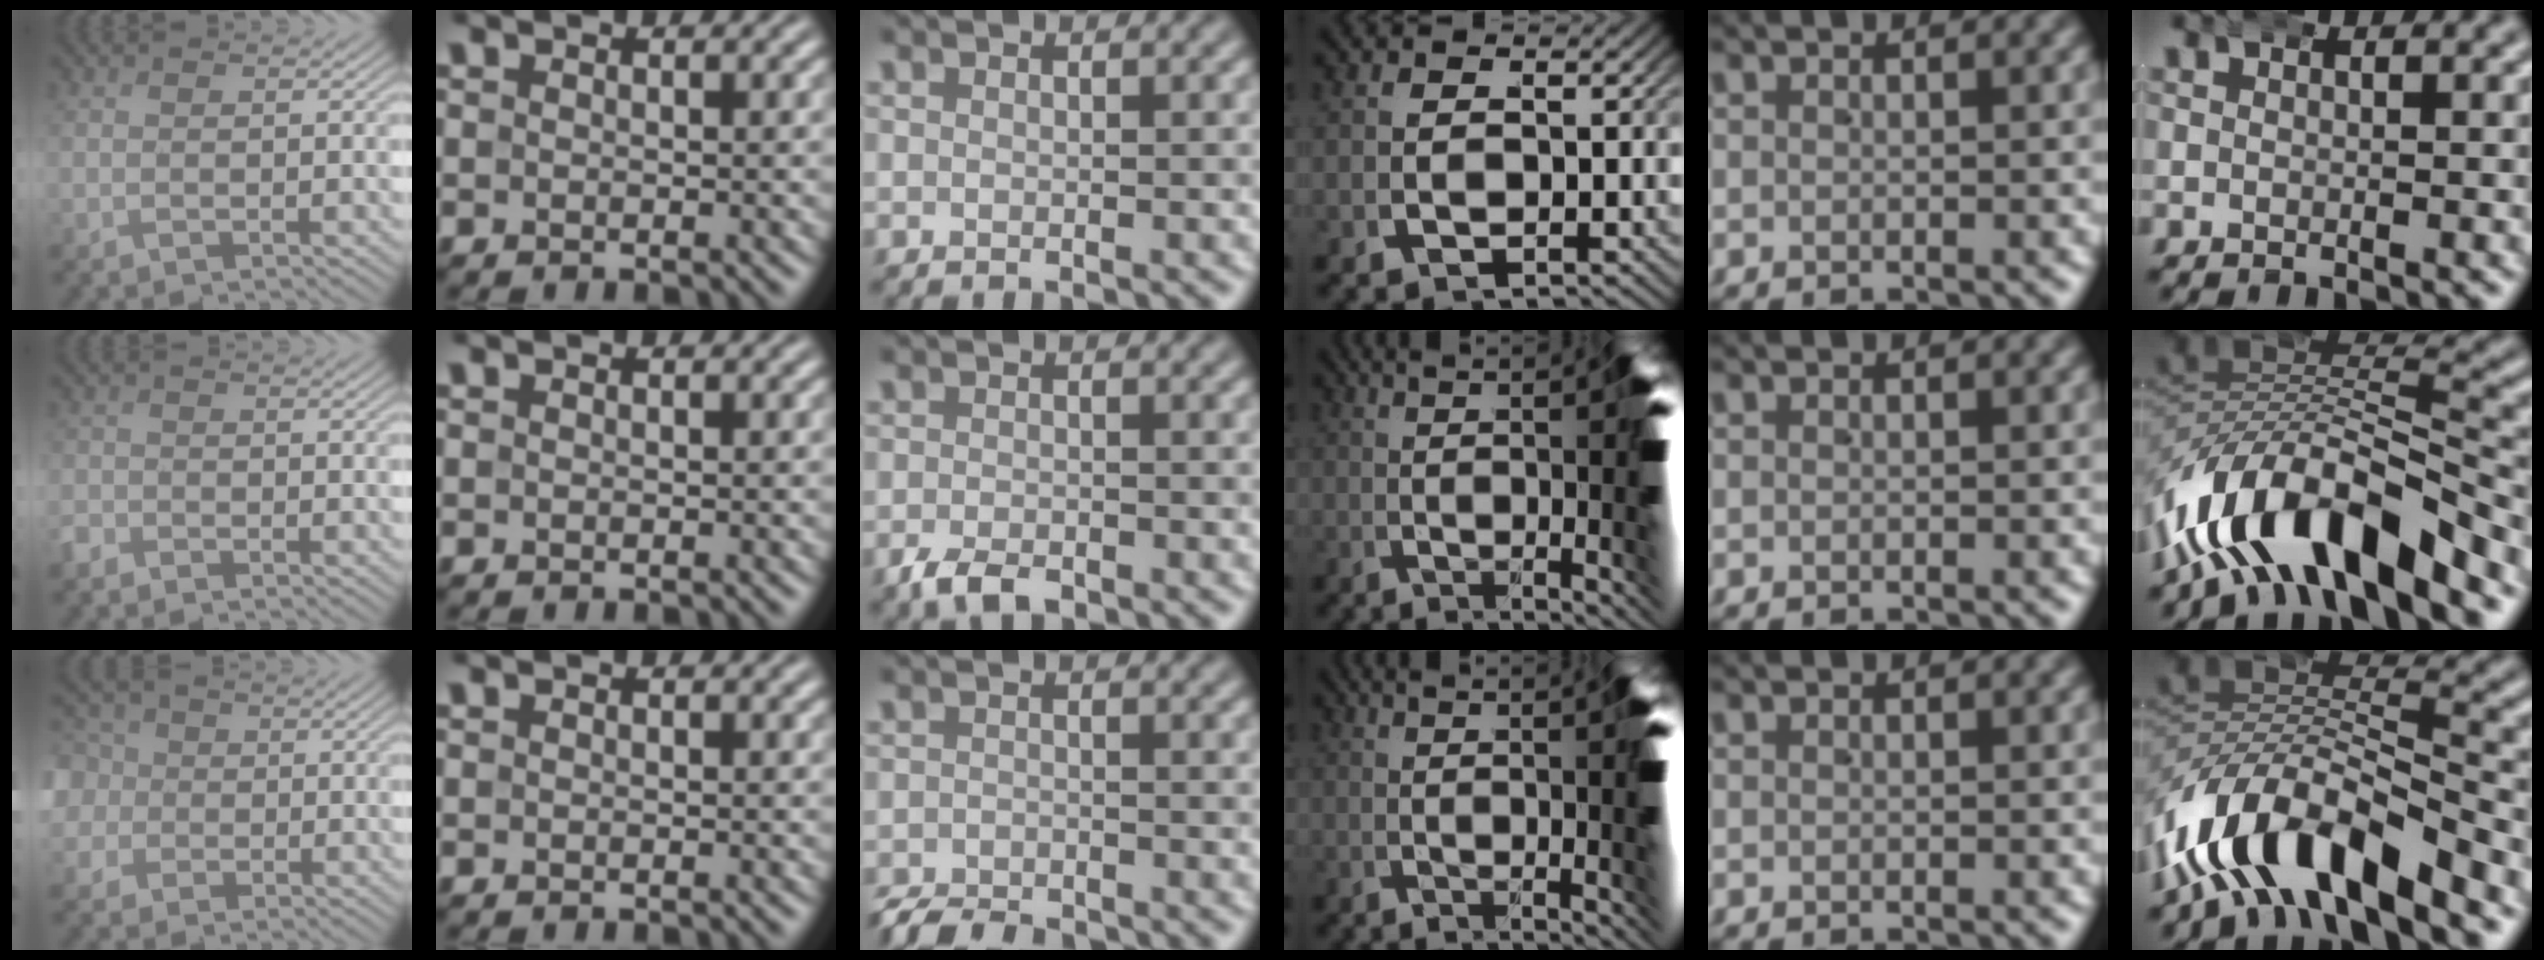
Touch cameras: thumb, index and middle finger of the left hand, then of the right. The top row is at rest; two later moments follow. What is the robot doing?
{"motion": "wrap", "object": "arm wrap"}